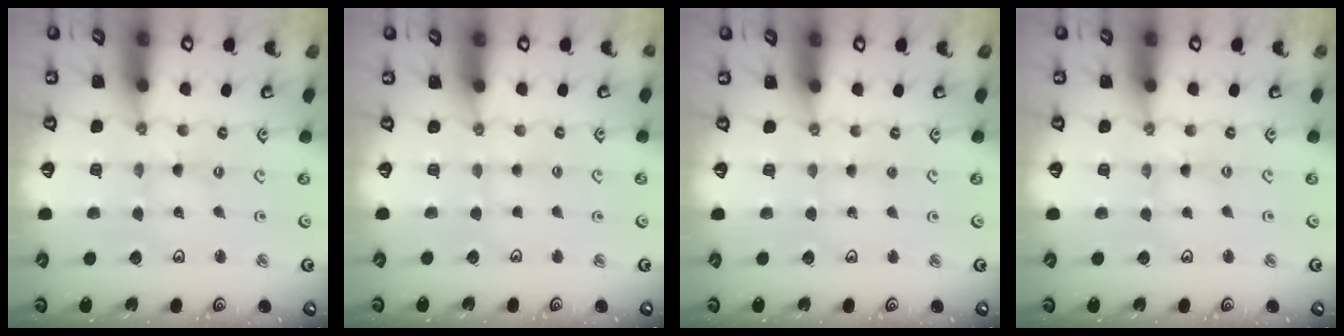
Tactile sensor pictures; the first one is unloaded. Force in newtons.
{"total": 2.2, "press": 2.2, "slide": 0.4}
{"total": 2.3, "press": 2.3, "slide": 0.3}
{"total": 0.0}